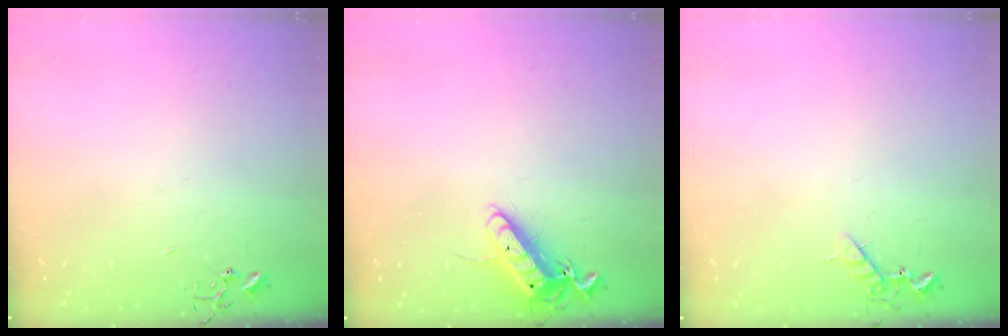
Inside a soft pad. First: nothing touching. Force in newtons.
{"total": 12.5, "press": 12.5, "slide": 1.1}
{"total": 5.3, "press": 5.2, "slide": 1.0}